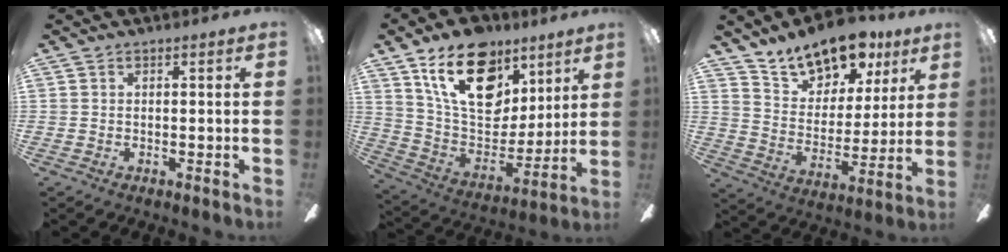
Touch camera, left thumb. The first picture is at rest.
{"total": 22.4, "force": [12.7, 13.4, 12.8], "torque": [-0.216, -0.062, 0.225]}
{"total": 16.1, "force": [12.7, 7.5, 6.5], "torque": [-0.111, -0.083, 0.228]}